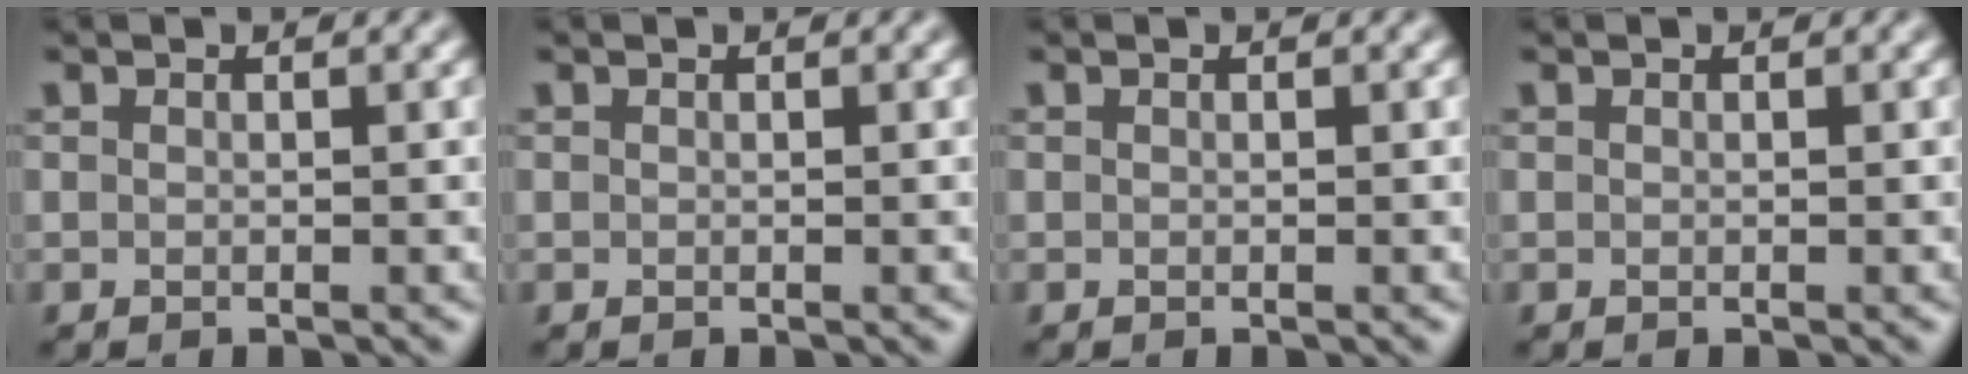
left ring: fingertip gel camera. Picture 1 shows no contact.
{"total": 0.0}
{"total": 0.0}
{"total": 0.0}